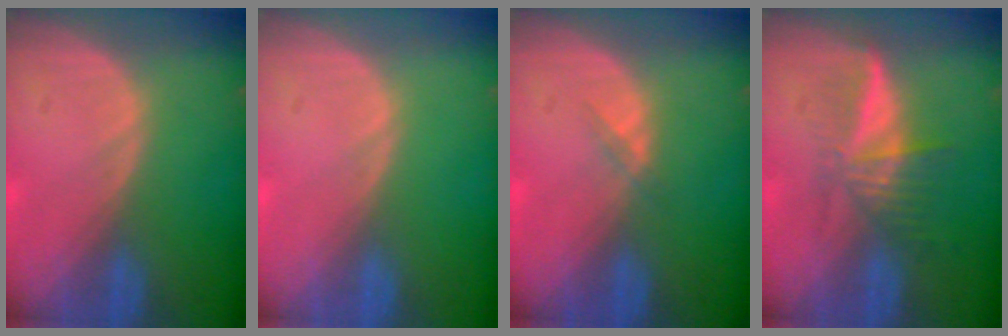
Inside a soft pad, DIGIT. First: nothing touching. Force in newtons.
{"total": 0.0}
{"total": 1.3, "press": 0.9, "slide": 0.9}
{"total": 6.0, "press": 5.4, "slide": 2.6}